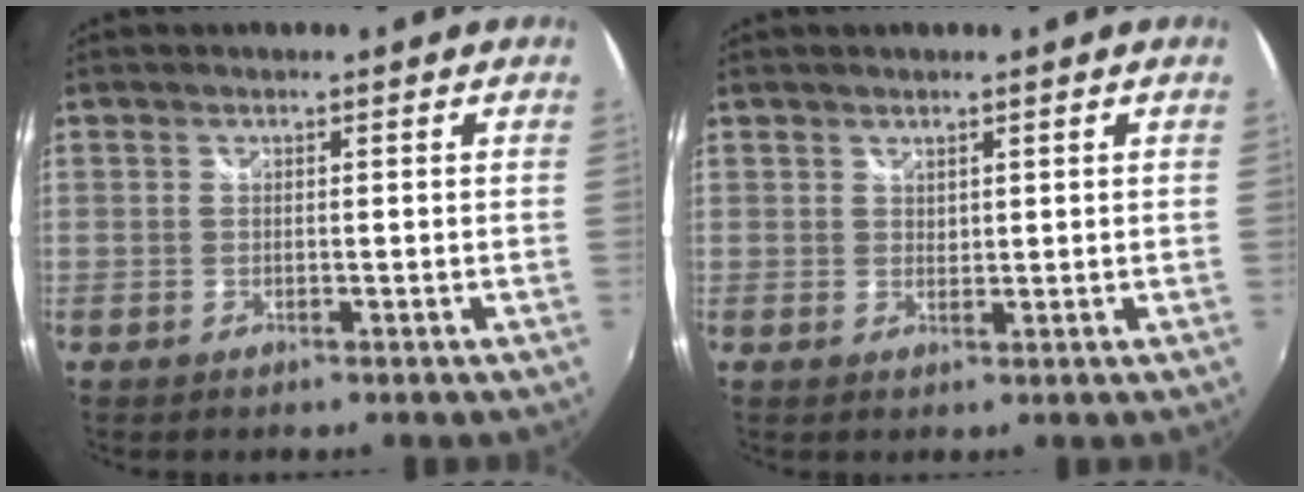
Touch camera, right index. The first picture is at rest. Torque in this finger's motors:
{"motor_torque": [-0.14, 0.09, -0.04, 0.00]}